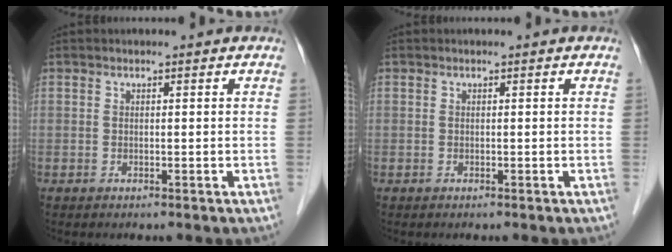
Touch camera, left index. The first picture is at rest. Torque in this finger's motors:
{"motor_torque": [0.00, 0.00, 0.00, 0.00]}